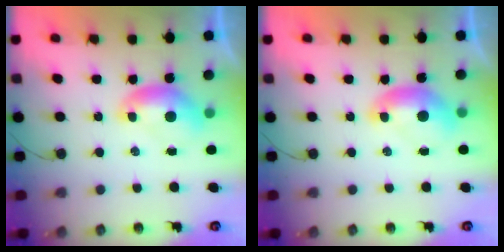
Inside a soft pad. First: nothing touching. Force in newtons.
{"total": 1.2, "press": 1.1, "slide": 0.6}